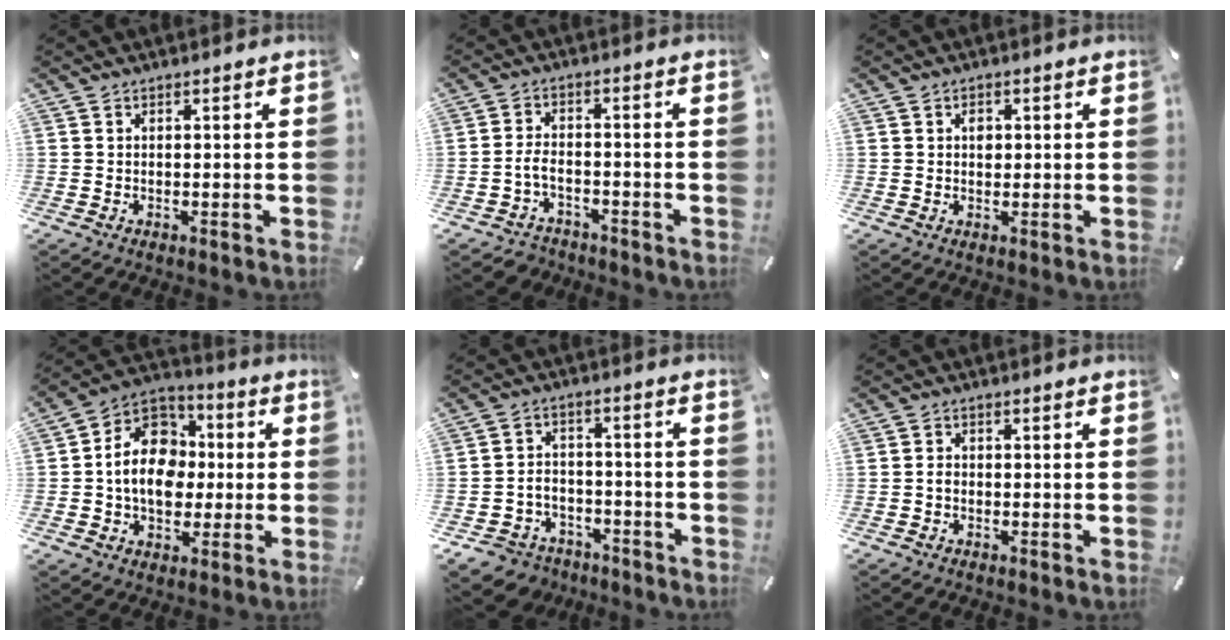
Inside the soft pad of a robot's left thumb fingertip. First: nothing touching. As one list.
[{"total": 4.6, "force": [-2.2, 3.1, 2.6], "torque": [-0.067, 0.008, -0.048]}, {"total": 2.0, "force": [0.3, 1.6, 1.2], "torque": [-0.001, -0.002, -0.002]}, {"total": 14.7, "force": [-1.4, 12.1, 8.2], "torque": [-0.156, 0.016, -0.027]}, {"total": 7.0, "force": [-4.7, 5.0, 1.4], "torque": [-0.042, 0.023, -0.092]}, {"total": 1.5, "force": [-0.5, 1.1, 0.9], "torque": [-0.018, 0.005, -0.012]}]